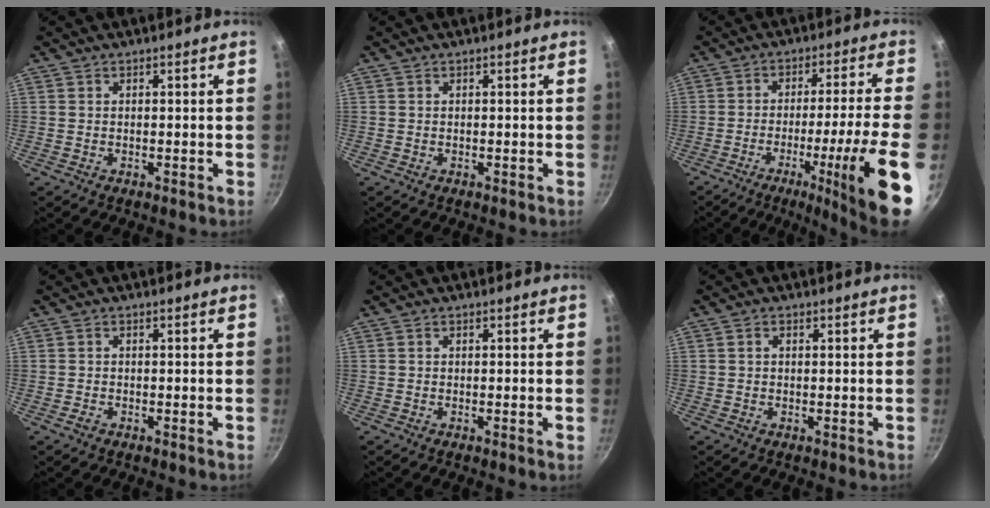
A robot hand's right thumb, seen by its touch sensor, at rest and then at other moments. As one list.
[{"total": 0.0}, {"total": 17.3, "force": [-6.5, 0.5, 16.0], "torque": [-0.227, 0.020, -0.093]}, {"total": 0.9, "force": [-0.6, 0.3, 0.6], "torque": [-0.023, 0.005, -0.016]}, {"total": 0.6, "force": [-0.2, -0.1, 0.6], "torque": [-0.010, -0.001, -0.006]}, {"total": 0.9, "force": [0.2, 0.7, 0.6], "torque": [-0.010, 0.005, 0.003]}]